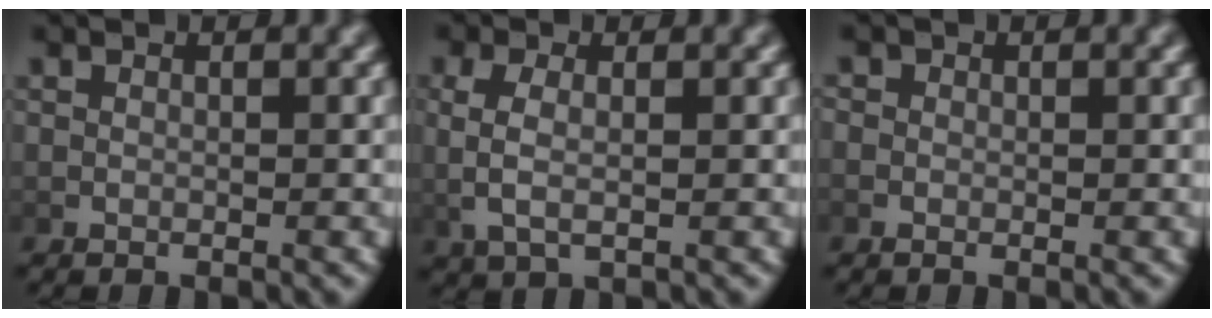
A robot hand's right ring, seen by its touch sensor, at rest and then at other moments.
{"total": 3.1, "force": [0.5, 1.6, 2.6], "torque": [-0.063, -0.004, 0.016]}
{"total": 1.1, "force": [-0.2, 1.0, 0.3], "torque": [-0.010, -0.002, -0.007]}